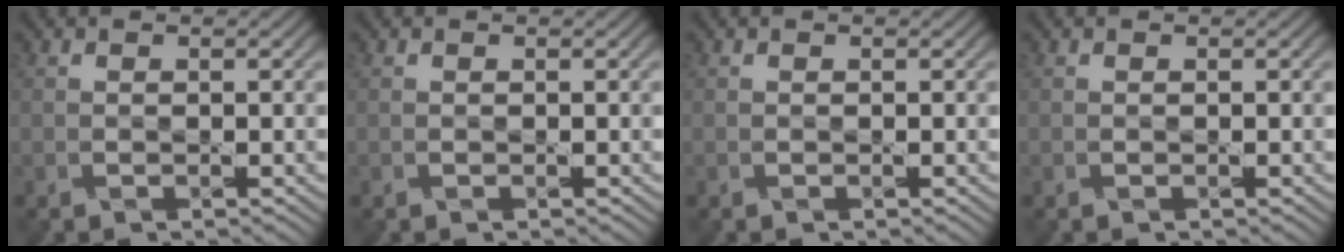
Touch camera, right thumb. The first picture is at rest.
{"total": 0.0}
{"total": 0.0}
{"total": 0.0}